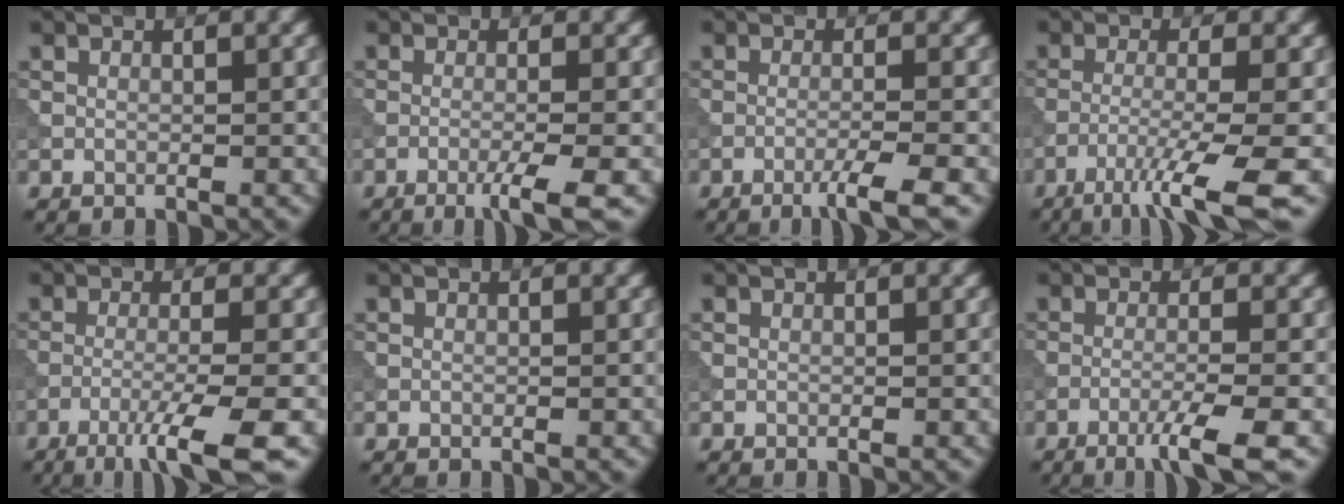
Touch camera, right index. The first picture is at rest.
{"total": 3.8, "force": [-1.8, 0.4, 3.3], "torque": [-0.052, 0.000, -0.039]}
{"total": 3.4, "force": [-1.8, 0.3, 2.8], "torque": [-0.041, 0.003, -0.042]}
{"total": 7.2, "force": [-4.2, 0.7, 5.9], "torque": [-0.091, -0.002, -0.083]}
{"total": 6.3, "force": [-3.6, 0.7, 5.1], "torque": [-0.073, 0.001, -0.072]}
{"total": 0.0}
{"total": 0.0}
{"total": 4.2, "force": [-2.3, 0.3, 3.5], "torque": [-0.053, 0.003, -0.052]}